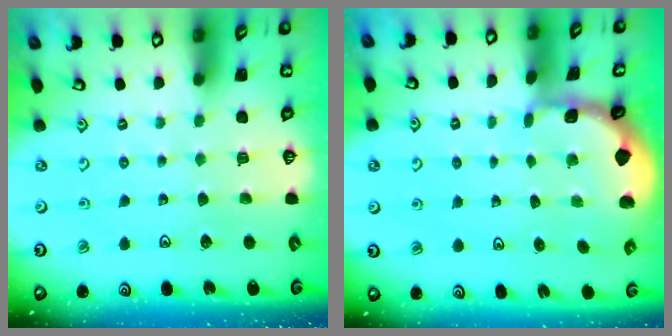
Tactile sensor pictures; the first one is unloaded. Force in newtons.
{"total": 0.8, "press": 0.7, "slide": 0.2}